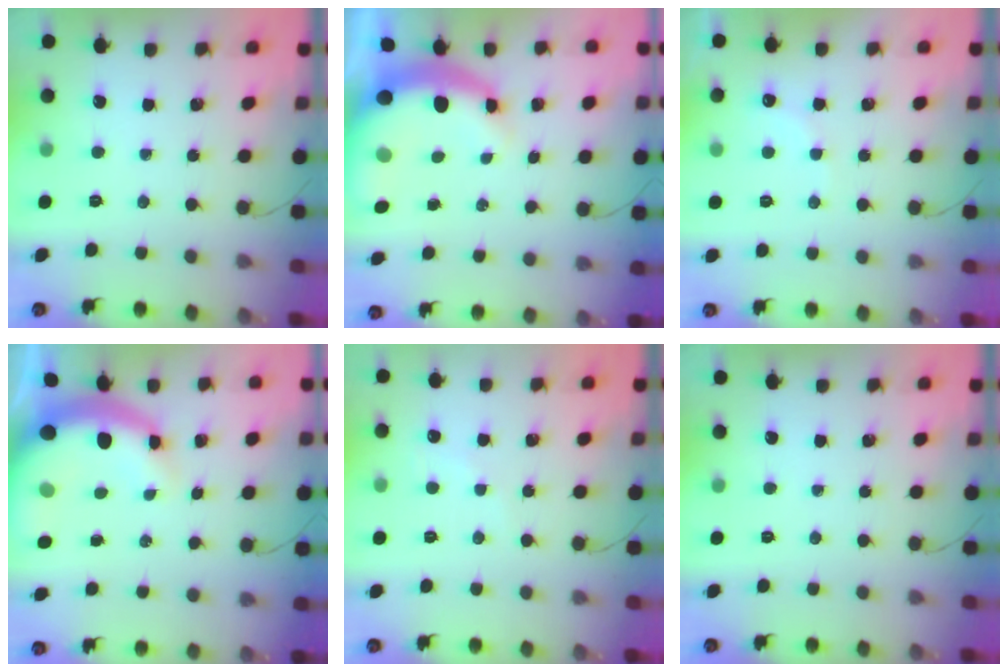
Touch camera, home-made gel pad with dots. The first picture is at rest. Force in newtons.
{"total": 10.5, "press": 10.3, "slide": 2.3}
{"total": 6.7, "press": 6.6, "slide": 1.0}
{"total": 8.5, "press": 8.2, "slide": 2.1}
{"total": 3.5, "press": 3.3, "slide": 1.1}
{"total": 0.0}